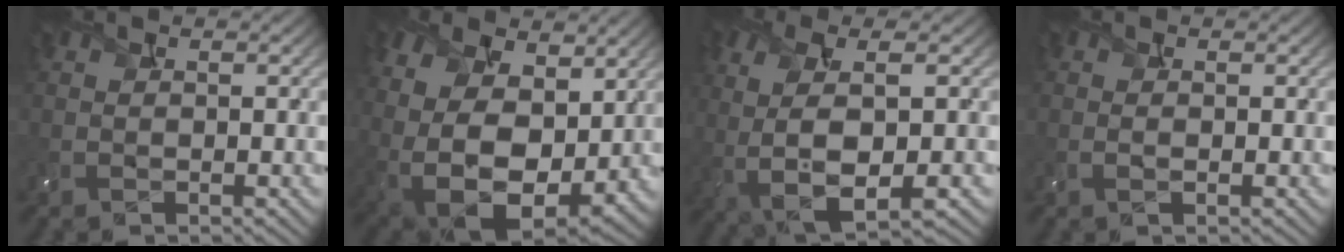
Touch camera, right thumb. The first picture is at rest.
{"total": 16.7, "force": [2.1, 11.8, 11.7], "torque": [-0.252, -0.024, 0.060]}
{"total": 9.2, "force": [-2.7, 3.4, 8.1], "torque": [-0.185, -0.016, -0.047]}
{"total": 0.6, "force": [-0.1, 0.1, 0.6], "torque": [-0.016, -0.003, -0.002]}